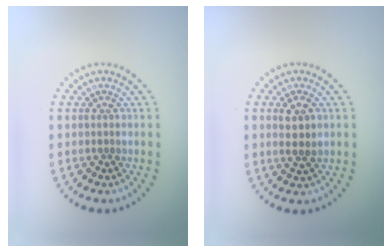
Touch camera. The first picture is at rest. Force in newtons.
{"total": 2.5, "press": 2.4, "slide": 0.8}